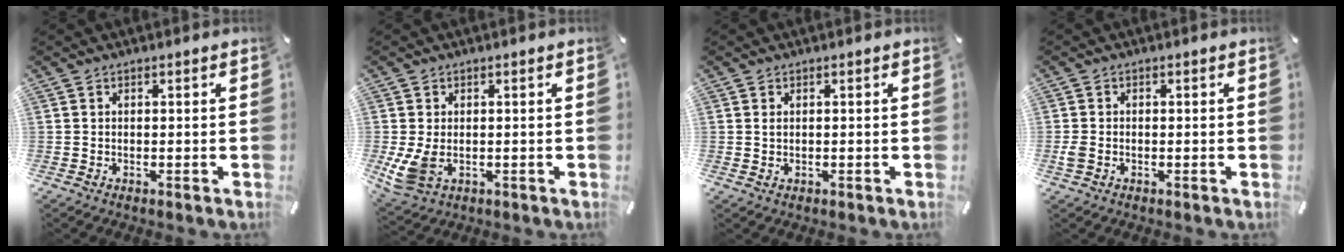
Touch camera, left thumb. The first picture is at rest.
{"total": 5.4, "force": [-0.3, 4.0, 3.6], "torque": [-0.090, -0.006, -0.008]}
{"total": 0.9, "force": [0.3, 0.3, 0.8], "torque": [-0.017, 0.001, 0.004]}
{"total": 1.9, "force": [-0.5, 1.3, 1.3], "torque": [-0.030, 0.000, -0.011]}